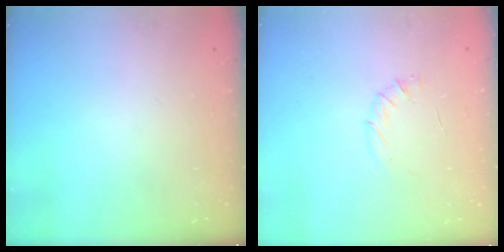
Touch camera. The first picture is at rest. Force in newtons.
{"total": 5.2, "press": 5.1, "slide": 1.1}